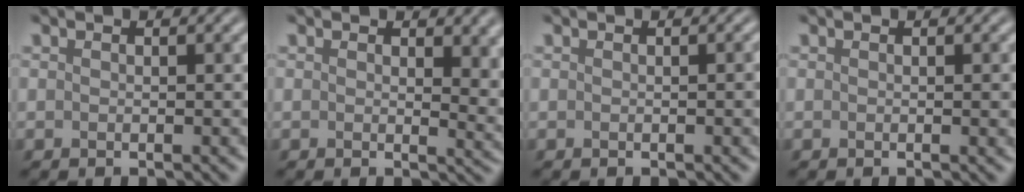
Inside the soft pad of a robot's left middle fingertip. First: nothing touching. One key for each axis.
{"total": 3.7, "fx": 1.4, "fy": 1.7, "fz": 2.9, "tx": -0.029, "ty": -0.007, "tz": 0.022}
{"total": 1.1, "fx": 0.0, "fy": 0.2, "fz": 1.1, "tx": -0.012, "ty": 0.002, "tz": -0.001}
{"total": 0.8, "fx": 0.0, "fy": 0.1, "fz": 0.7, "tx": -0.008, "ty": -0.001, "tz": 0.000}